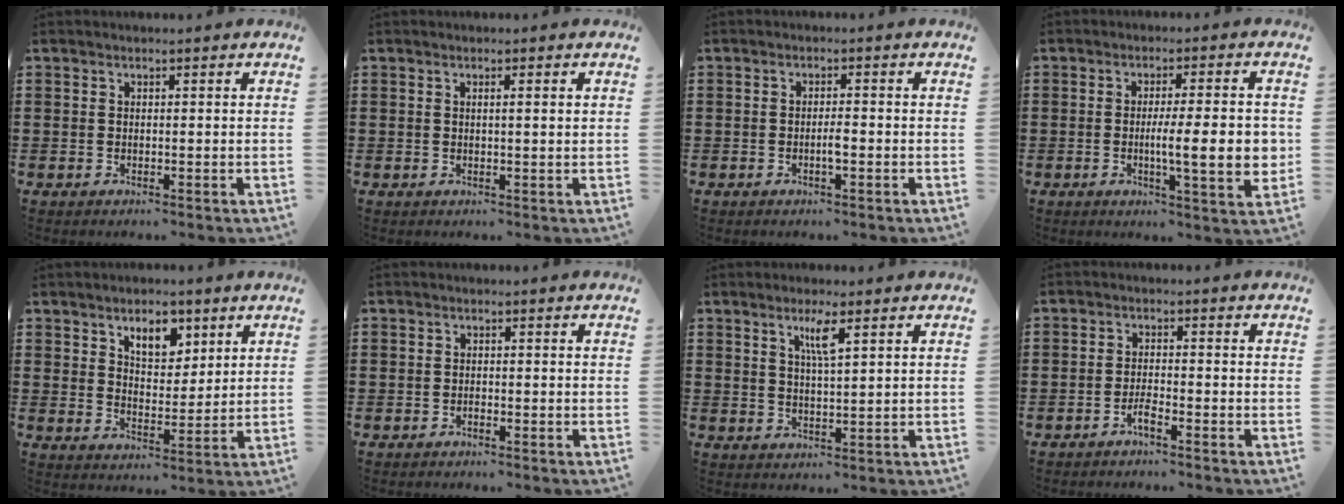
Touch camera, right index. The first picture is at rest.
{"total": 1.1, "force": [0.2, 0.0, 1.0], "torque": [-0.019, -0.001, 0.003]}
{"total": 2.0, "force": [-0.6, 0.3, 1.8], "torque": [-0.035, 0.002, -0.012]}
{"total": 9.3, "force": [-0.8, 1.6, 9.2], "torque": [-0.129, -0.011, -0.018]}
{"total": 5.8, "force": [3.8, 3.0, 3.2], "torque": [-0.052, 0.000, 0.064]}
{"total": 0.6, "force": [-0.6, 0.1, 0.1], "torque": [-0.004, -0.001, -0.012]}
{"total": 3.5, "force": [1.9, 0.2, 2.9], "torque": [-0.056, -0.003, 0.029]}
{"total": 2.0, "force": [-1.7, 0.1, 1.1], "torque": [-0.022, 0.000, -0.031]}